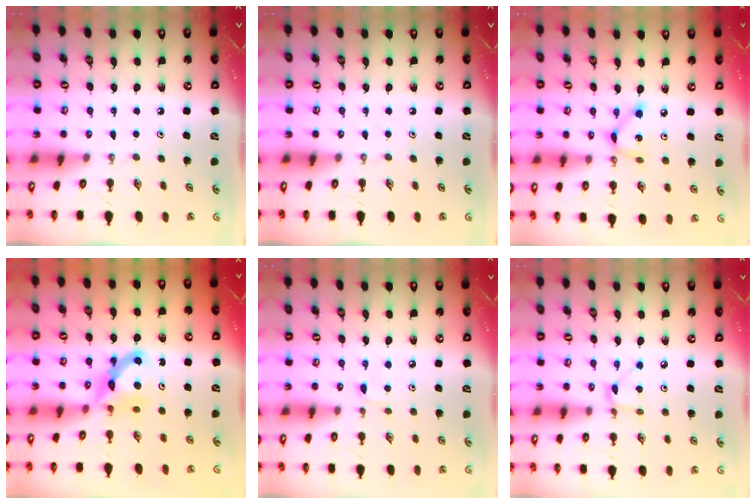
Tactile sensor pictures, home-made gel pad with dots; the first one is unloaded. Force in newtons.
{"total": 0.0}
{"total": 7.3, "press": 7.3, "slide": 0.4}
{"total": 7.7, "press": 7.6, "slide": 0.8}
{"total": 2.4, "press": 2.4, "slide": 0.4}
{"total": 2.2, "press": 2.2, "slide": 0.1}